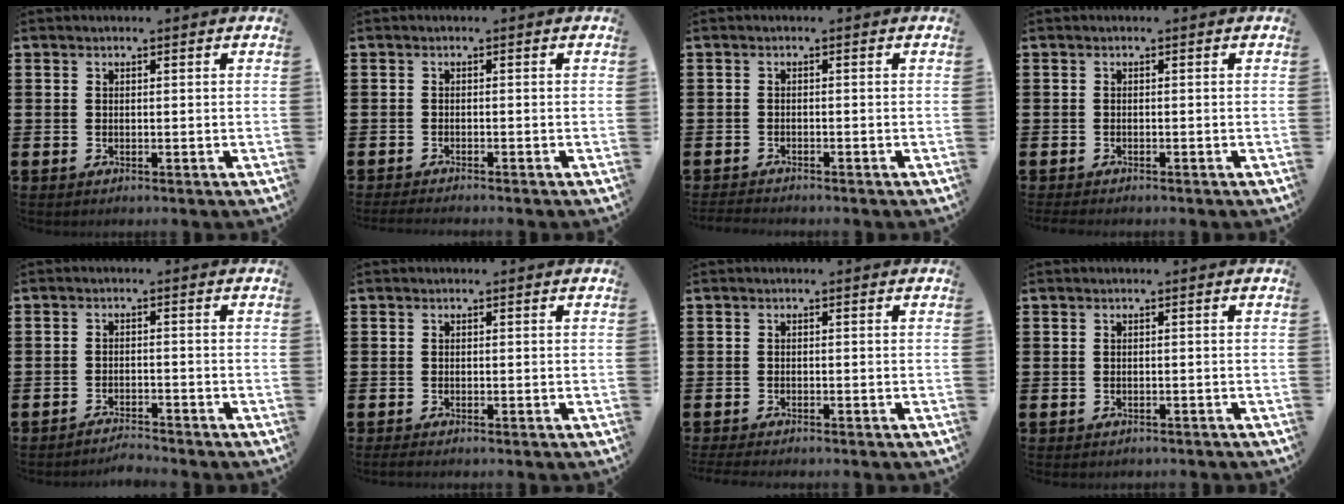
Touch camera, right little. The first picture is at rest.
{"total": 1.0, "force": [-0.9, 0.0, 0.5], "torque": [-0.007, -0.001, -0.017]}
{"total": 1.0, "force": [-0.9, 0.1, 0.0], "torque": [-0.003, 0.000, -0.019]}
{"total": 0.6, "force": [-0.5, 0.2, 0.1], "torque": [-0.004, 0.000, -0.011]}
{"total": 2.1, "force": [-2.1, -0.1, 0.0], "torque": [-0.005, 0.003, -0.045]}
{"total": 0.5, "force": [-0.3, 0.0, 0.4], "torque": [-0.006, -0.001, -0.007]}
{"total": 0.8, "force": [-0.7, 0.1, 0.3], "torque": [-0.007, 0.000, -0.015]}
{"total": 0.0}